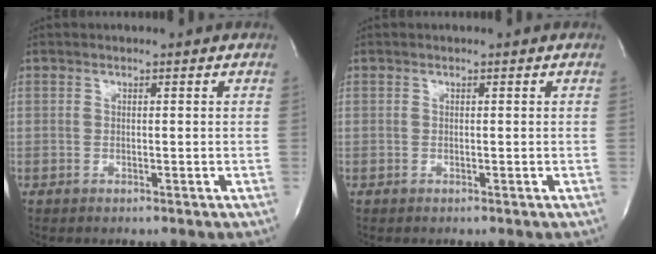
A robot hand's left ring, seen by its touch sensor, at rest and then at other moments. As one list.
[{"total": 0.0}]